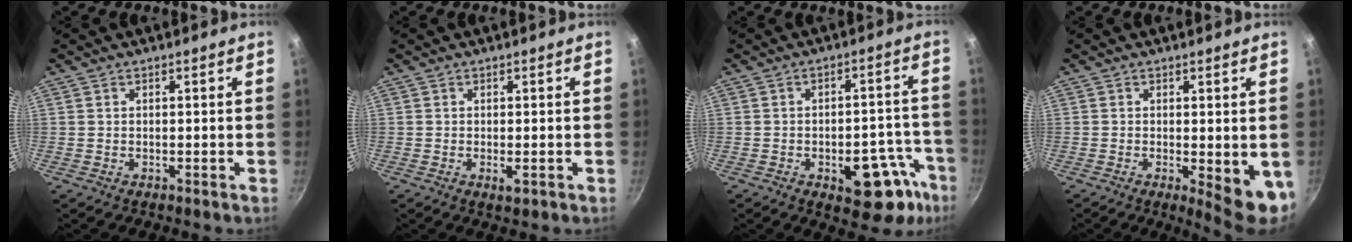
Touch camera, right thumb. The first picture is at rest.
{"total": 1.4, "force": [-0.4, 0.5, 1.2], "torque": [-0.021, -0.003, -0.005]}
{"total": 13.2, "force": [-6.5, 6.1, 9.7], "torque": [-0.091, 0.053, -0.074]}
{"total": 8.0, "force": [-1.9, 2.4, 7.3], "torque": [-0.092, -0.019, -0.021]}